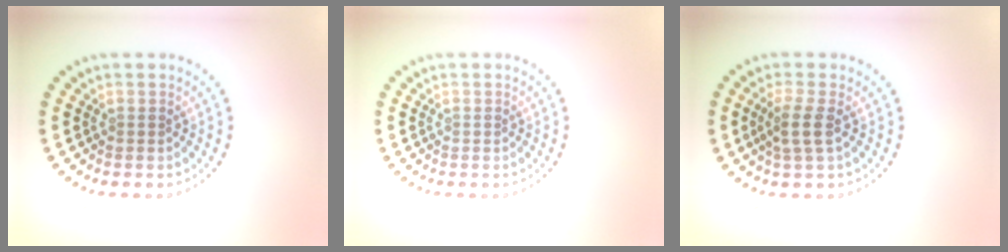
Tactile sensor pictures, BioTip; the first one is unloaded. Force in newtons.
{"total": 0.0}
{"total": 2.2, "press": 1.9, "slide": 1.2}